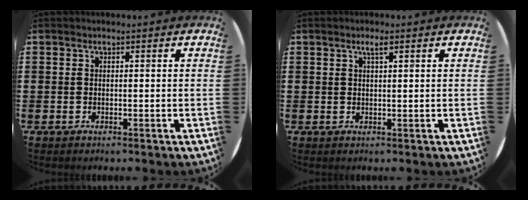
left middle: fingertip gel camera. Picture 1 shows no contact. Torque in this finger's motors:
{"motor_torque": [0.39, -0.25, 0.04, 0.00]}